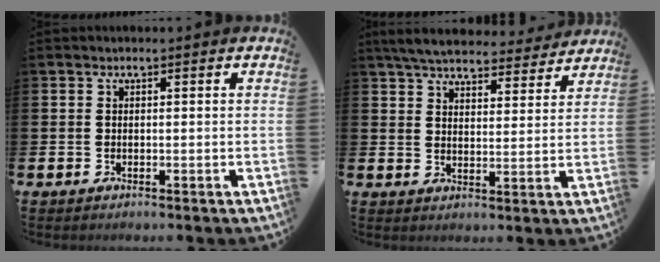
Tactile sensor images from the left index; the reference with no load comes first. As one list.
[{"total": 6.2, "force": [6.0, 1.3, 1.3], "torque": [-0.048, -0.033, 0.106]}]